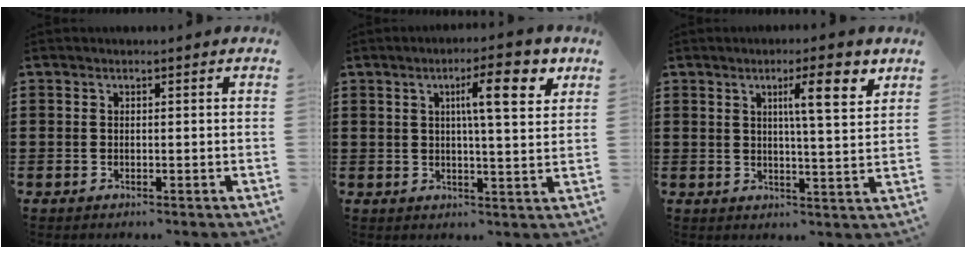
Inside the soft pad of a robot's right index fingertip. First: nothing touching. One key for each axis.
{"total": 9.2, "fx": 4.1, "fy": 1.9, "fz": 8.1, "tx": -0.125, "ty": -0.003, "tz": 0.059}
{"total": 7.8, "fx": 4.0, "fy": 1.2, "fz": 6.6, "tx": -0.106, "ty": -0.005, "tz": 0.058}